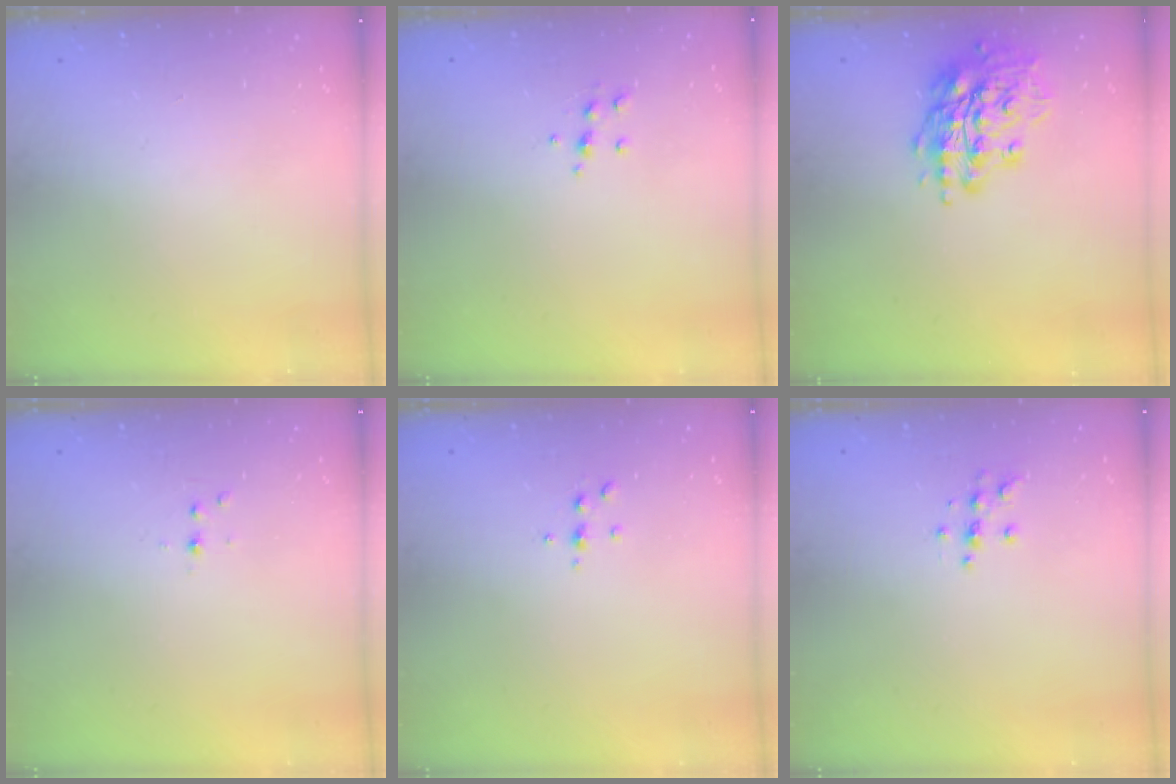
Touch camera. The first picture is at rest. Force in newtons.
{"total": 6.2, "press": 6.2, "slide": 0.6}
{"total": 15.7, "press": 15.6, "slide": 2.4}
{"total": 2.7, "press": 2.3, "slide": 1.4}
{"total": 3.6, "press": 3.6, "slide": 0.4}
{"total": 5.0, "press": 4.8, "slide": 1.2}